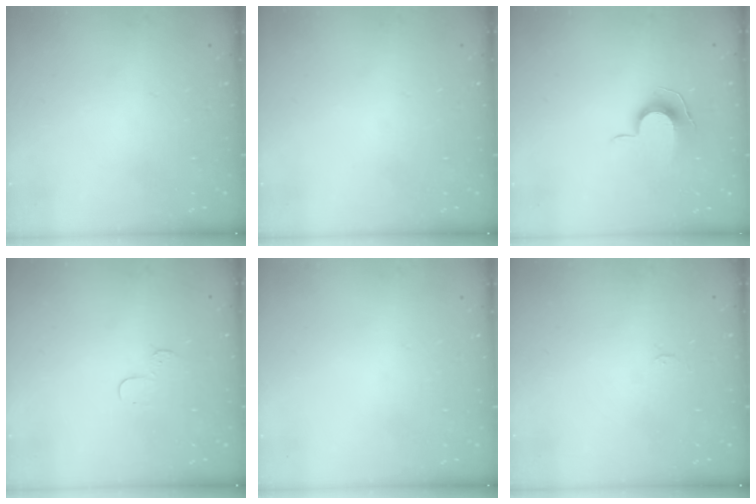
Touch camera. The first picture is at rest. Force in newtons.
{"total": 0.0}
{"total": 8.8, "press": 8.7, "slide": 0.8}
{"total": 3.2, "press": 3.2, "slide": 0.3}
{"total": 0.0}
{"total": 2.4, "press": 2.4, "slide": 0.3}